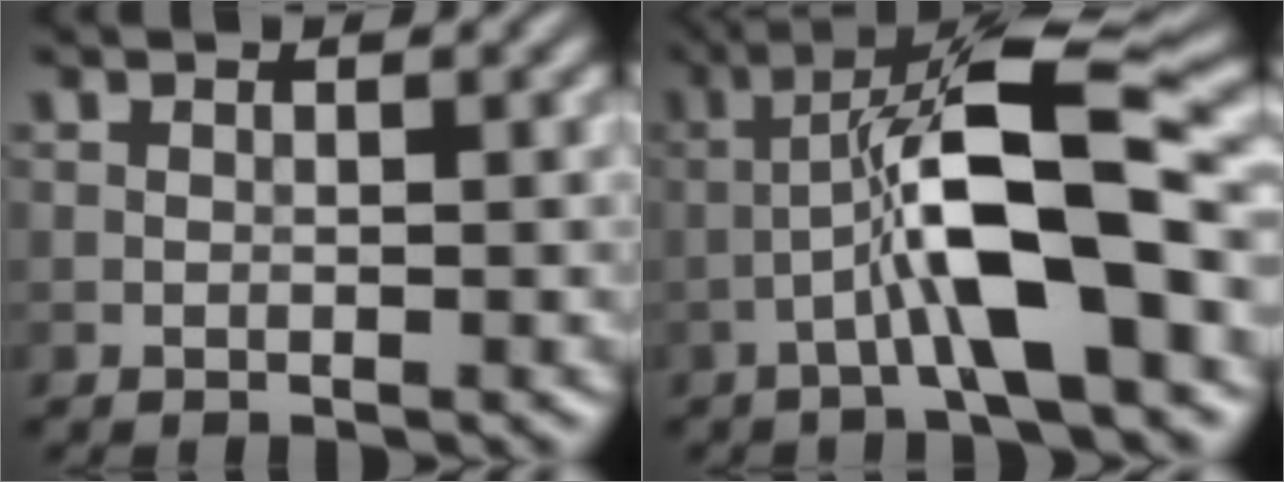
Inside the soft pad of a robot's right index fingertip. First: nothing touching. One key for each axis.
{"total": 10.2, "fx": -2.6, "fy": 1.9, "fz": 9.7, "tx": -0.163, "ty": 0.026, "tz": -0.050}